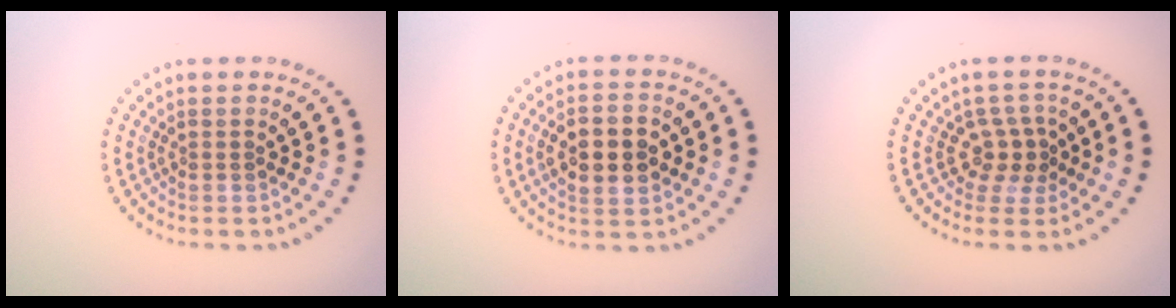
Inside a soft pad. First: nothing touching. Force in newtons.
{"total": 5.2, "press": 5.2, "slide": 0.4}
{"total": 2.4, "press": 1.9, "slide": 1.6}